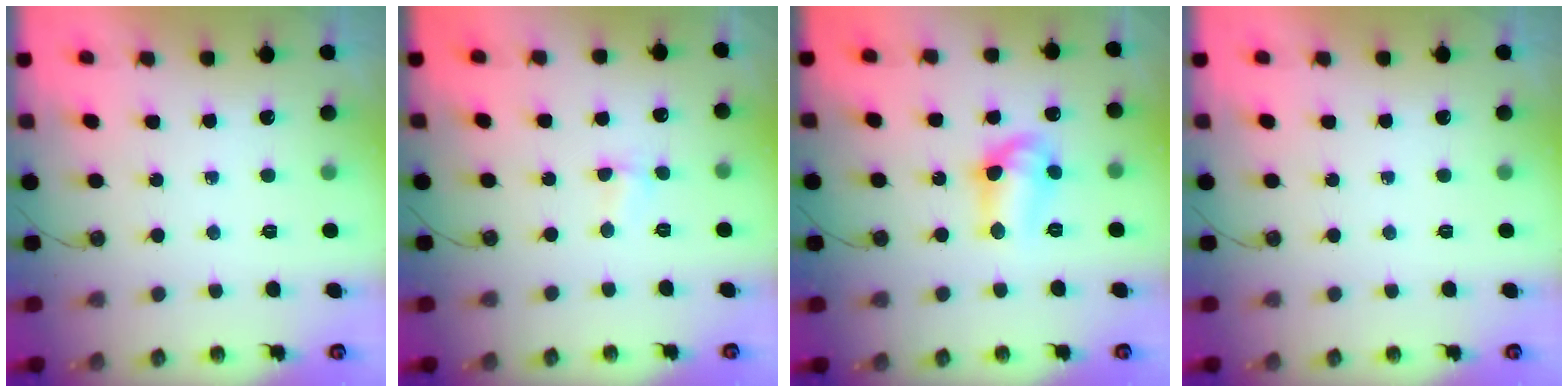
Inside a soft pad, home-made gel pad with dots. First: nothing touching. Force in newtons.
{"total": 1.6, "press": 1.3, "slide": 0.9}
{"total": 11.4, "press": 10.7, "slide": 3.8}
{"total": 0.0}